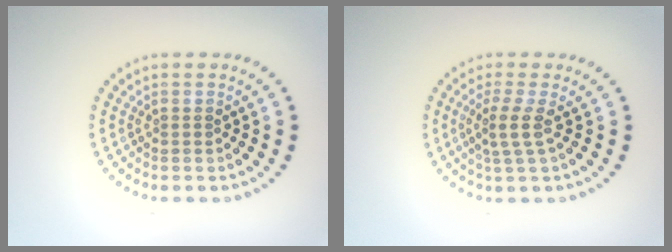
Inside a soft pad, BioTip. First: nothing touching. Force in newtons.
{"total": 2.1, "press": 1.6, "slide": 1.4}